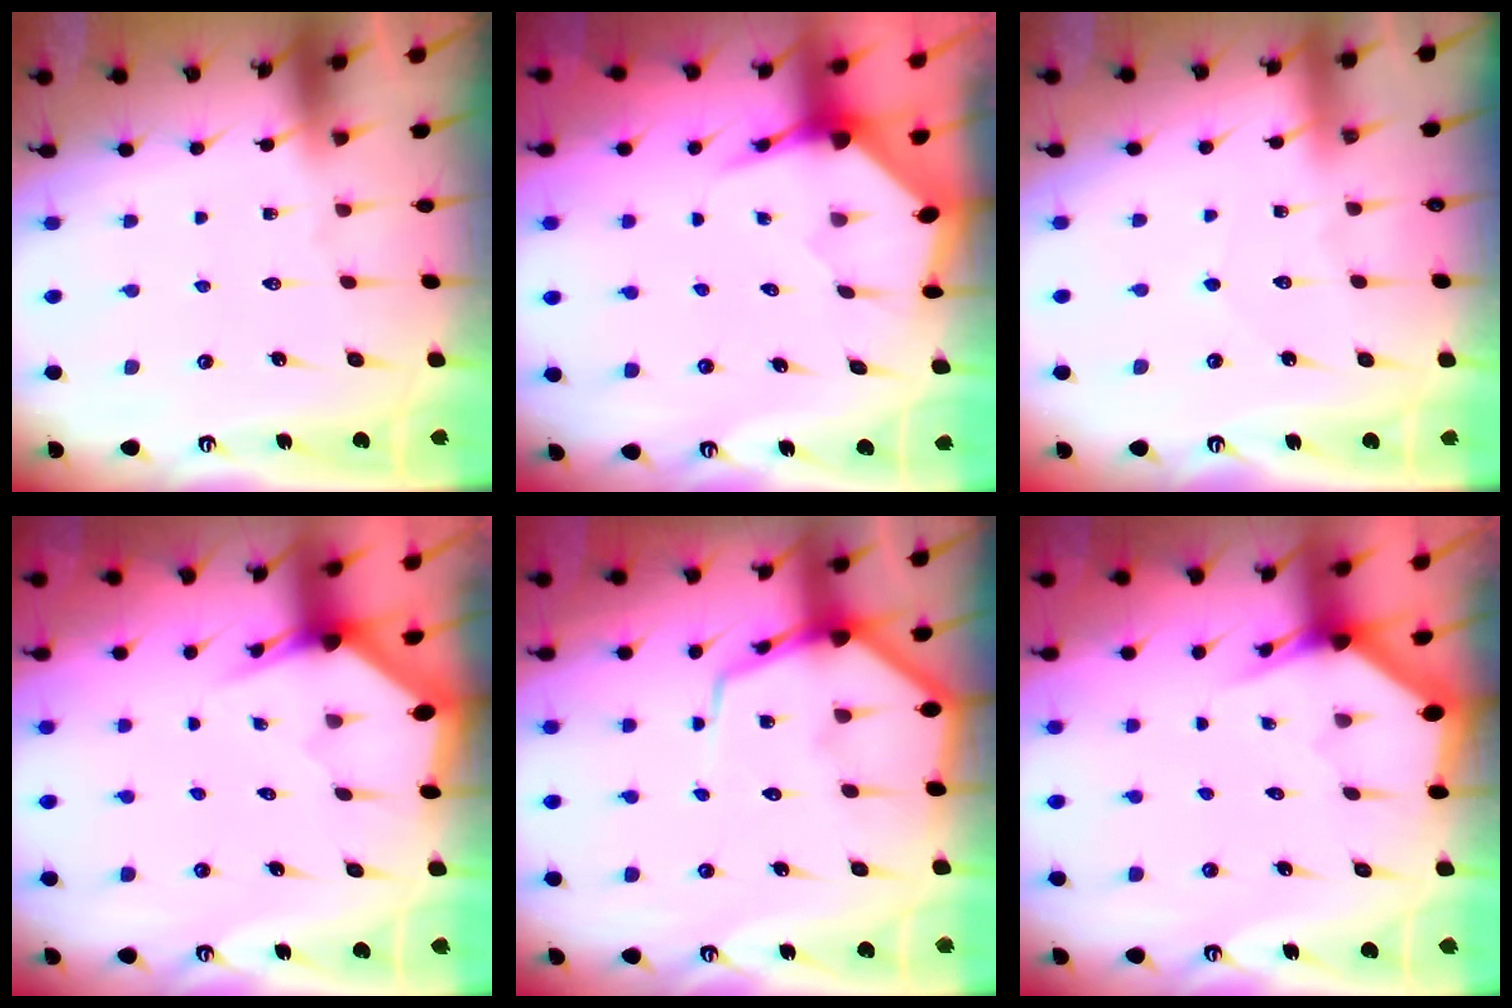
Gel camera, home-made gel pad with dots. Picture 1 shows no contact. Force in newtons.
{"total": 3.5, "press": 3.5, "slide": 0.5}
{"total": 2.5, "press": 2.5, "slide": 0.2}
{"total": 3.0, "press": 3.0, "slide": 0.1}
{"total": 9.8, "press": 9.8, "slide": 1.0}
{"total": 2.9, "press": 2.9, "slide": 0.1}